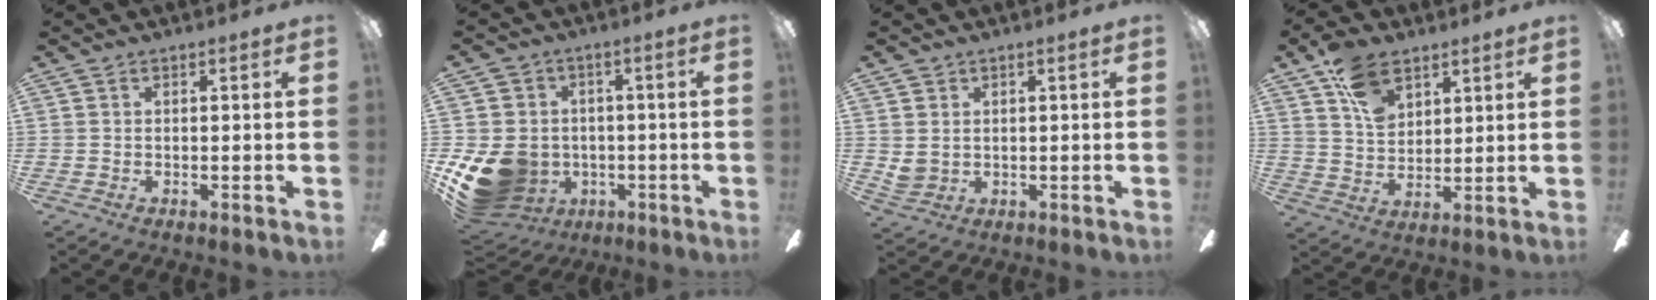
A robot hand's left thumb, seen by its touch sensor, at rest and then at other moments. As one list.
[{"total": 15.0, "force": [-4.0, 12.6, 7.1], "torque": [-0.173, 0.014, -0.064]}, {"total": 3.0, "force": [1.2, 2.7, 0.7], "torque": [-0.018, -0.001, 0.024]}, {"total": 11.1, "force": [6.6, 6.9, 5.8], "torque": [-0.101, -0.017, 0.125]}]